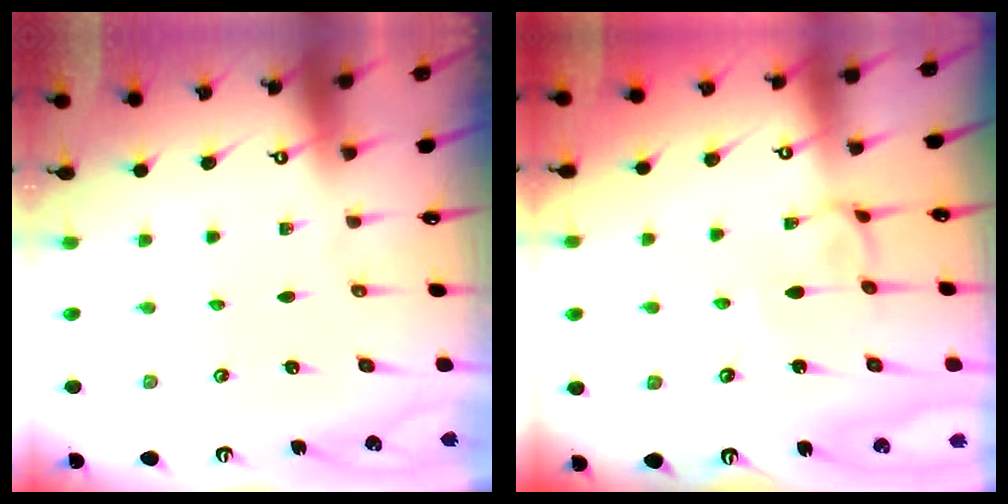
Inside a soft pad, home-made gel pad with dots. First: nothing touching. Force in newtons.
{"total": 2.0, "press": 1.9, "slide": 0.5}